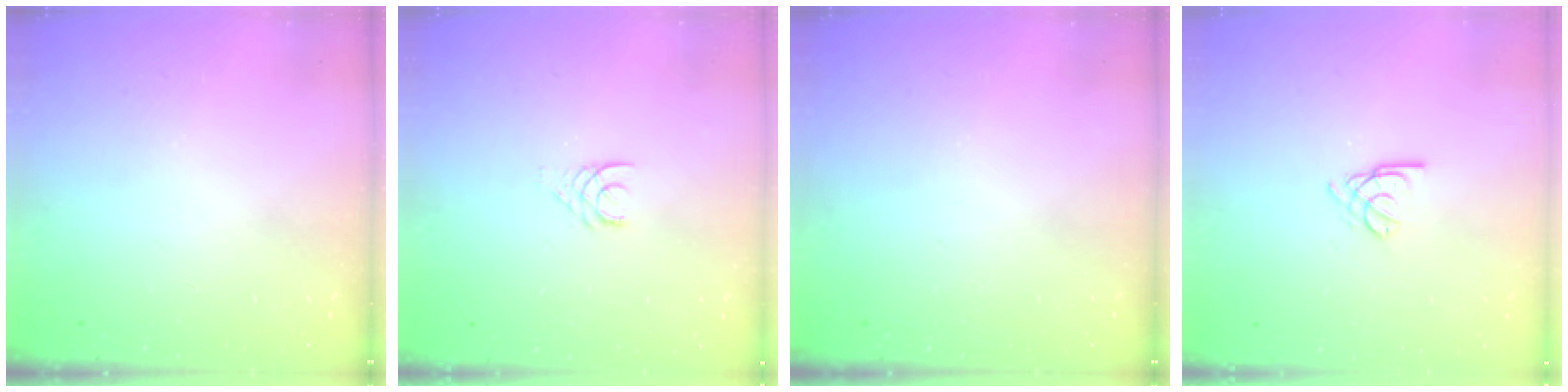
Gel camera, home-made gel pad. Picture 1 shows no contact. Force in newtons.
{"total": 2.4, "press": 2.4, "slide": 0.2}
{"total": 0.0}
{"total": 2.3, "press": 2.3, "slide": 0.5}